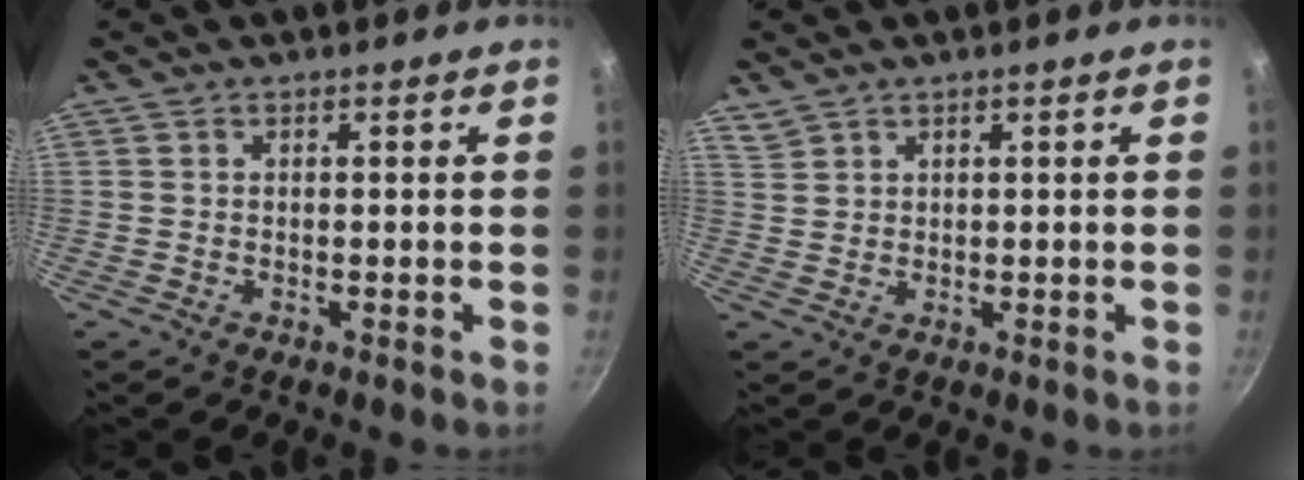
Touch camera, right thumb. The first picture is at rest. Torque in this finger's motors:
{"motor_torque": [-0.87, 0.05, -0.50, 0.02, 0.05]}